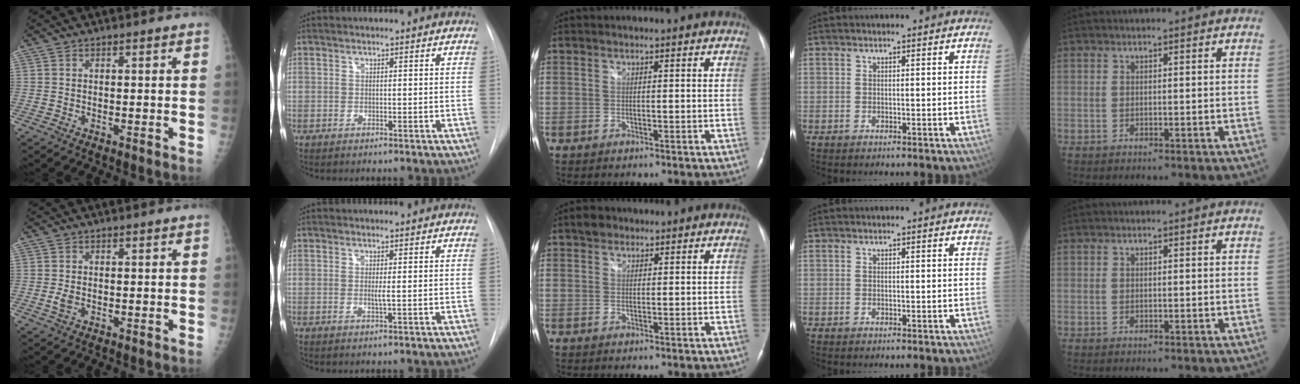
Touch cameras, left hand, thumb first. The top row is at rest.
{"thumb": {"total": 1.8, "force": [-0.2, 1.2, 1.3], "torque": [-0.027, -0.003, -0.004]}, "index": {"total": 0.9, "force": [0.0, -0.3, 0.9], "torque": [-0.020, -0.005, -0.001]}, "middle": {"total": 2.1, "force": [1.4, 1.4, 0.6], "torque": [-0.011, 0.012, 0.021]}}